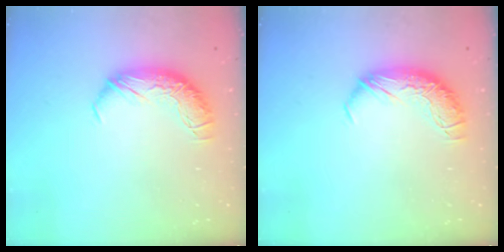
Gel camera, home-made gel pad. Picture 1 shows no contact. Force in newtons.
{"total": 0.0}